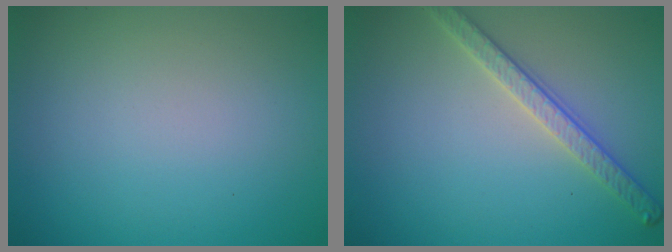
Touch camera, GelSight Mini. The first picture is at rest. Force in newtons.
{"total": 2.8, "press": 2.8, "slide": 0.7}